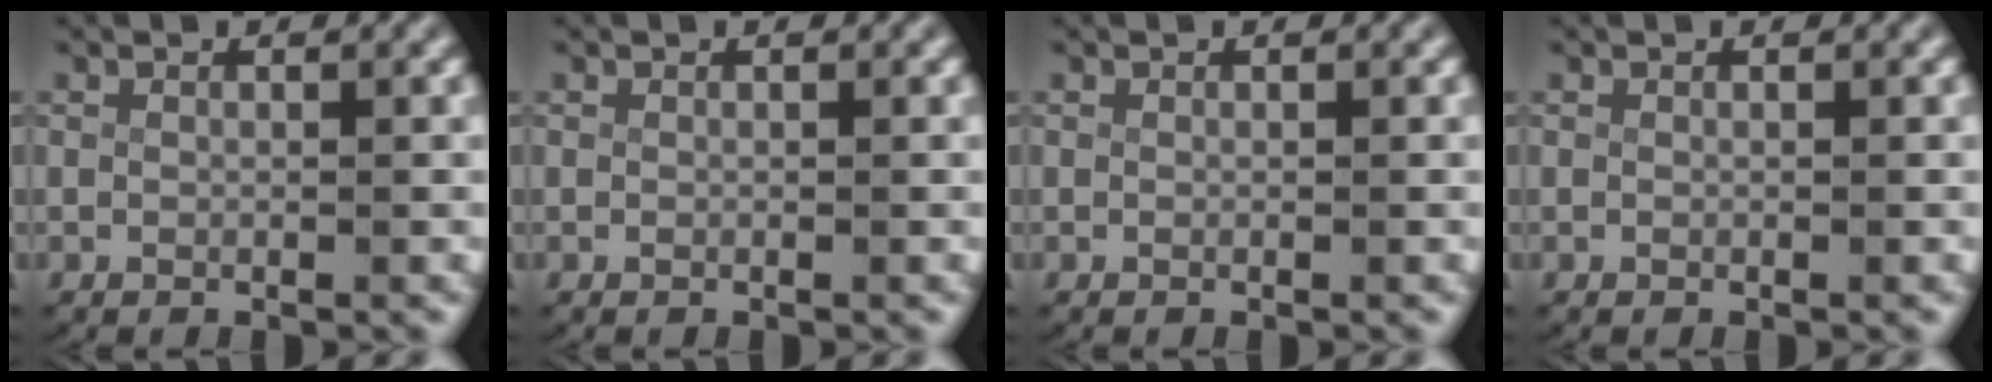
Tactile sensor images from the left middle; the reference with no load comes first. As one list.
[{"total": 0.0}, {"total": 0.0}, {"total": 0.0}]